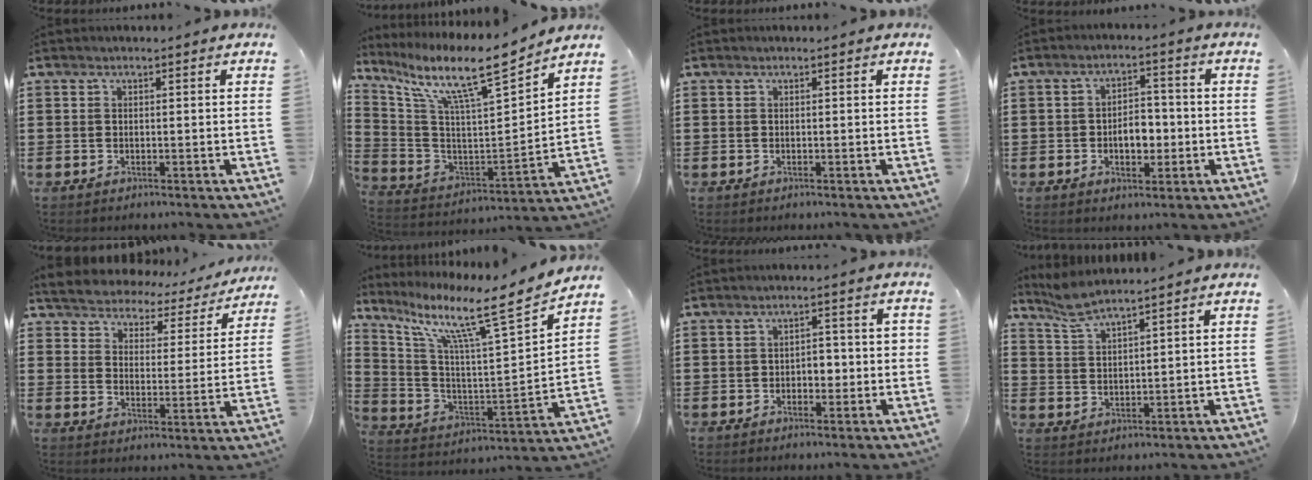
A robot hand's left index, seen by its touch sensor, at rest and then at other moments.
{"total": 11.3, "force": [8.7, 1.4, 7.0], "torque": [-0.161, -0.058, 0.141]}
{"total": 0.0}
{"total": 5.1, "force": [-1.1, 2.9, 4.0], "torque": [-0.059, 0.003, -0.026]}
{"total": 3.8, "force": [3.7, 0.4, -0.7], "torque": [-0.015, -0.034, 0.058]}
{"total": 11.2, "force": [8.0, 1.1, 7.7], "torque": [-0.164, -0.053, 0.117]}
{"total": 3.0, "force": [-0.8, 2.0, 2.1], "torque": [-0.043, 0.007, -0.020]}
{"total": 4.5, "force": [4.1, 0.2, 2.0], "torque": [-0.050, -0.008, 0.075]}